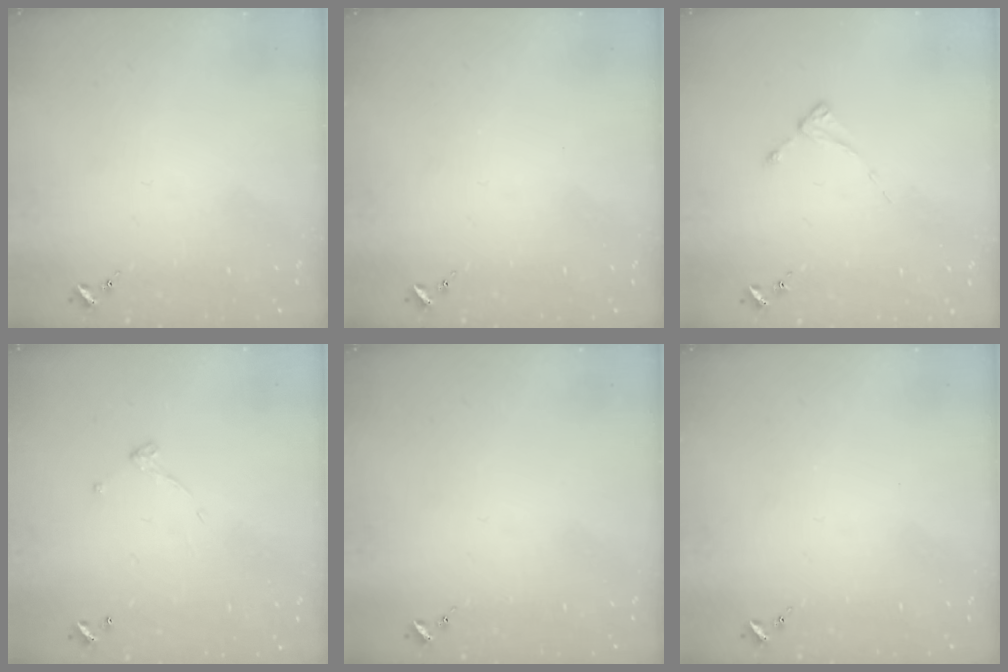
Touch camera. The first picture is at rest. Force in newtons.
{"total": 0.0}
{"total": 2.0, "press": 2.0, "slide": 0.3}
{"total": 4.9, "press": 4.9, "slide": 0.2}
{"total": 0.0}
{"total": 0.0}